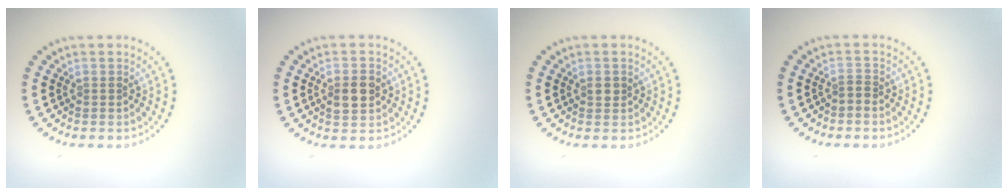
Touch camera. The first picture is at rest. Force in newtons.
{"total": 2.8, "press": 2.8, "slide": 0.1}
{"total": 1.0, "press": 1.0, "slide": 0.3}
{"total": 0.6, "press": 0.4, "slide": 0.5}